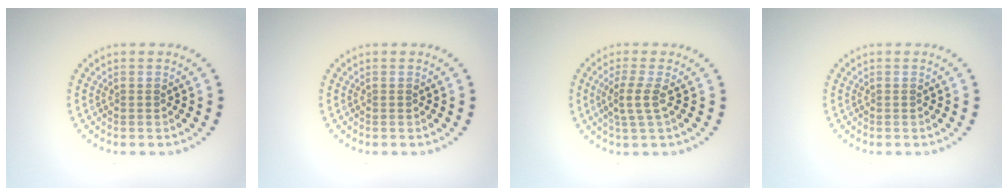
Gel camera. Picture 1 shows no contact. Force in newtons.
{"total": 0.0}
{"total": 2.1, "press": 1.6, "slide": 1.4}
{"total": 0.0}